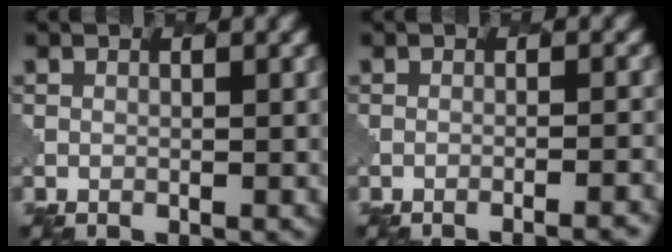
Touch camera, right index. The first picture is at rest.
{"total": 3.4, "force": [-2.8, 0.7, 1.8], "torque": [-0.010, 0.013, -0.038]}